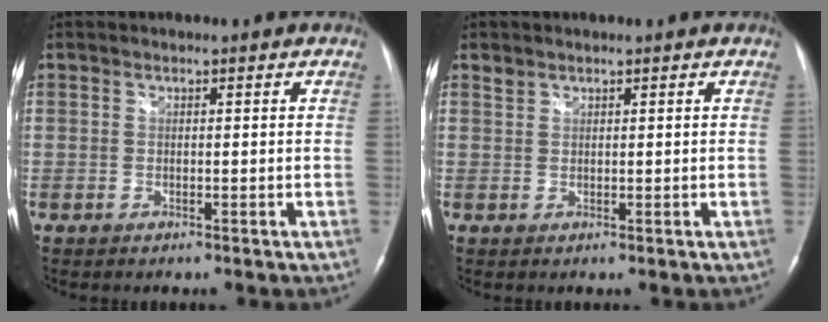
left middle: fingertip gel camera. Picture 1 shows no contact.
{"total": 0.9, "force": [0.8, 0.3, 0.0], "torque": [-0.001, 0.005, 0.017]}